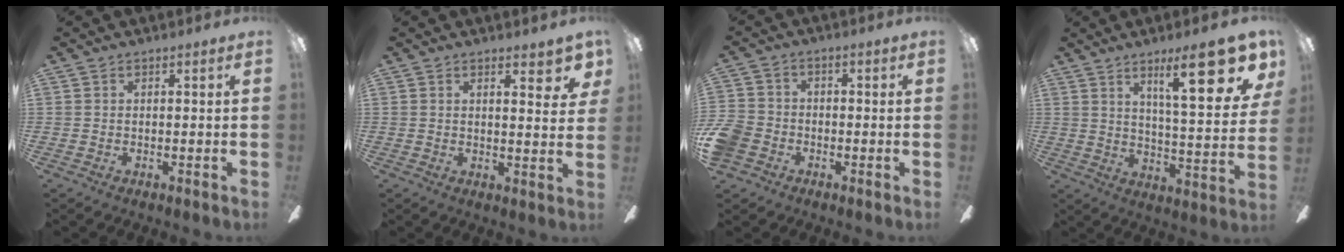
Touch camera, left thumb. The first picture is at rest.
{"total": 5.1, "force": [3.0, 1.4, 3.9], "torque": [-0.041, -0.020, 0.045]}
{"total": 7.3, "force": [-3.1, 5.9, 3.0], "torque": [-0.081, 0.029, -0.059]}
{"total": 19.1, "force": [10.1, 5.3, 15.4], "torque": [-0.210, -0.052, 0.143]}